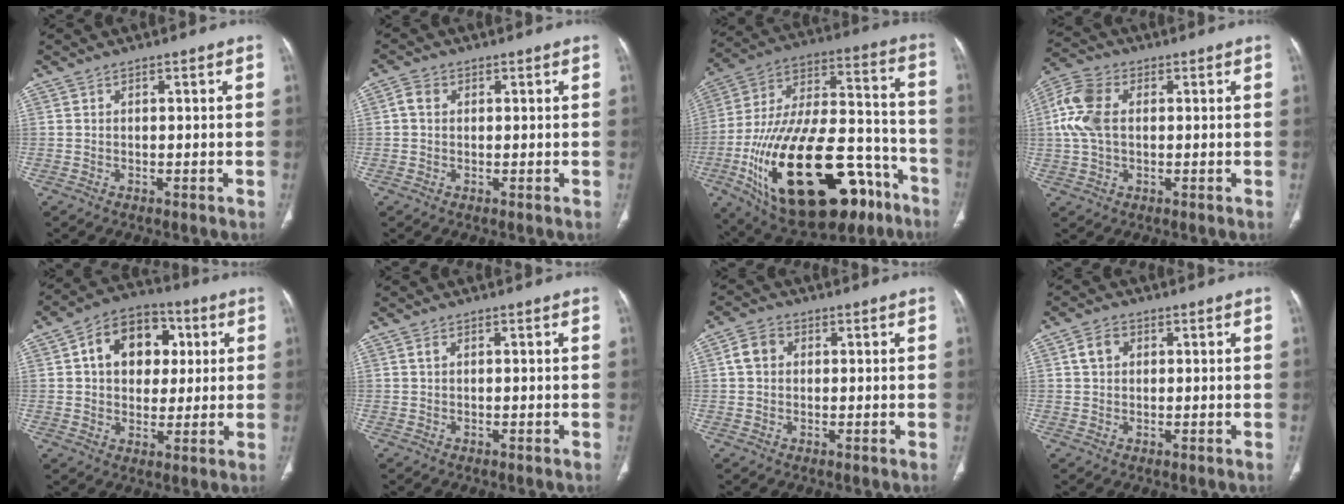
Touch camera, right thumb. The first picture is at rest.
{"total": 2.4, "force": [0.5, 2.0, 1.3], "torque": [-0.025, 0.008, 0.008]}
{"total": 36.9, "force": [-16.4, 17.1, 28.3], "torque": [-0.487, 0.057, -0.251]}
{"total": 9.5, "force": [1.2, 6.2, 7.1], "torque": [-0.165, 0.020, 0.022]}
{"total": 14.2, "force": [3.5, 10.4, 9.1], "torque": [-0.099, 0.007, 0.049]}
{"total": 0.6, "force": [0.3, 0.3, 0.5], "torque": [-0.012, 0.005, 0.005]}
{"total": 4.3, "force": [0.9, 3.4, 2.3], "torque": [-0.039, 0.011, 0.014]}
{"total": 3.5, "force": [1.0, 2.7, 2.0], "torque": [-0.030, 0.006, 0.019]}